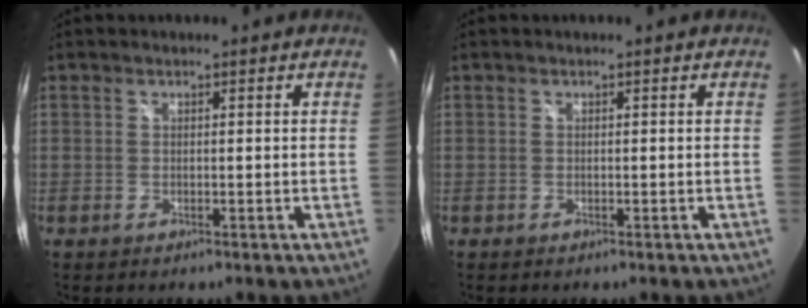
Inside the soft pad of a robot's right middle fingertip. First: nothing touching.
{"total": 0.0}